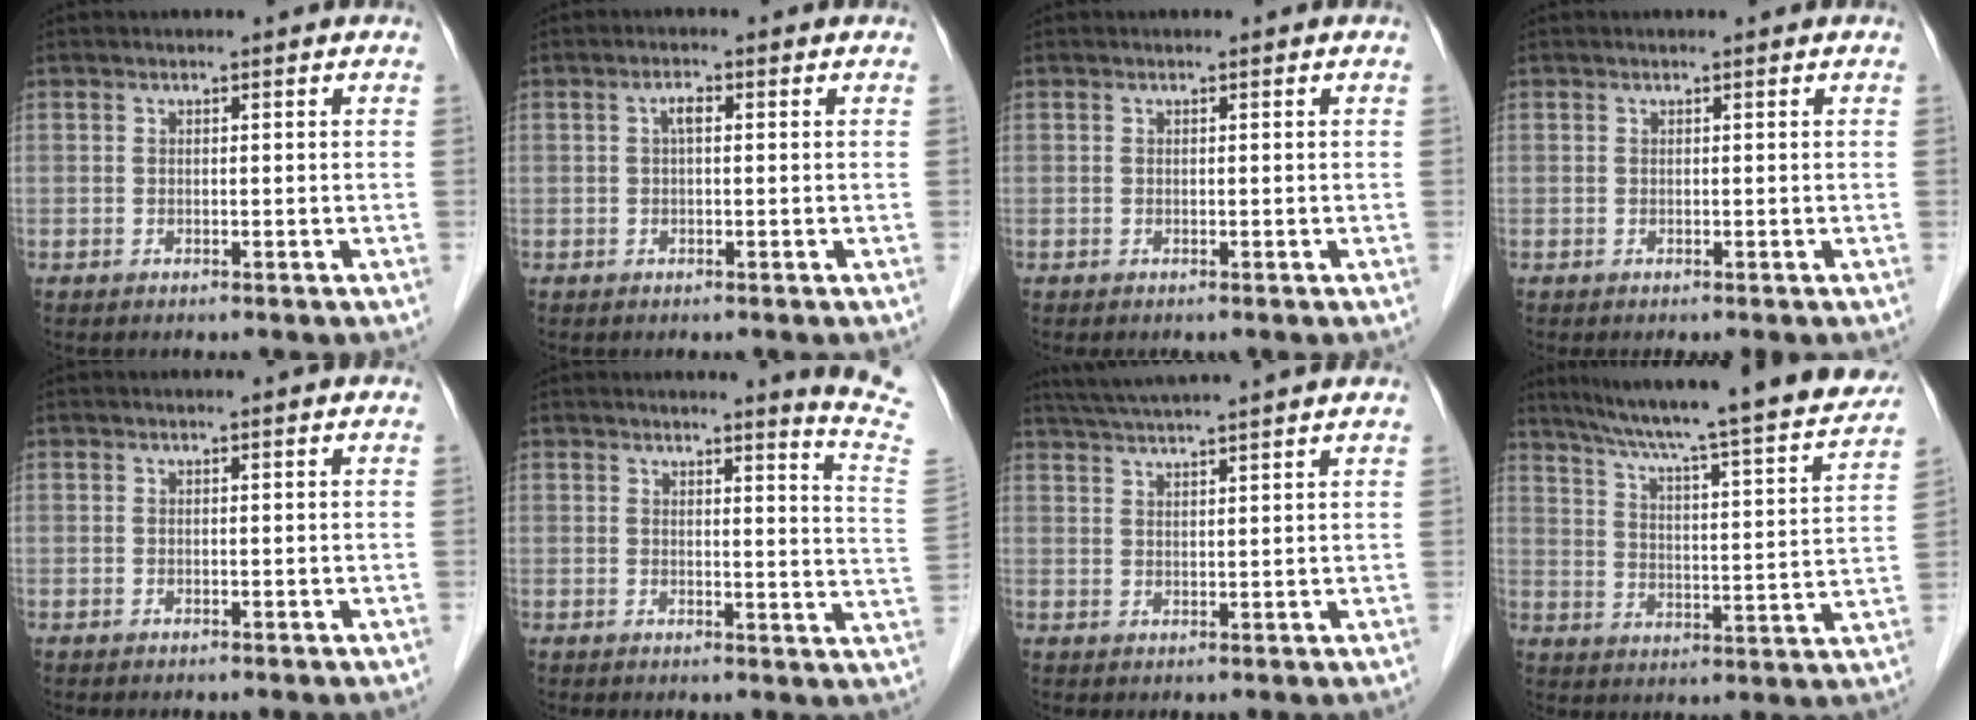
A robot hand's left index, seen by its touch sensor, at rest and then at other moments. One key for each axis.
{"total": 1.6, "fx": 0.2, "fy": 0.5, "fz": 1.5, "tx": -0.030, "ty": 0.004, "tz": 0.002}
{"total": 0.0}
{"total": 0.0}
{"total": 0.0}
{"total": 8.5, "fx": 7.8, "fy": -2.1, "fz": 2.3, "tx": -0.029, "ty": -0.089, "tz": 0.069}
{"total": 9.9, "fx": 8.9, "fy": -0.9, "fz": 4.3, "tx": -0.079, "ty": 0.034, "tz": 0.128}
{"total": 25.5, "fx": 22.4, "fy": 1.4, "fz": 12.0, "tx": -0.187, "ty": -0.039, "tz": 0.291}